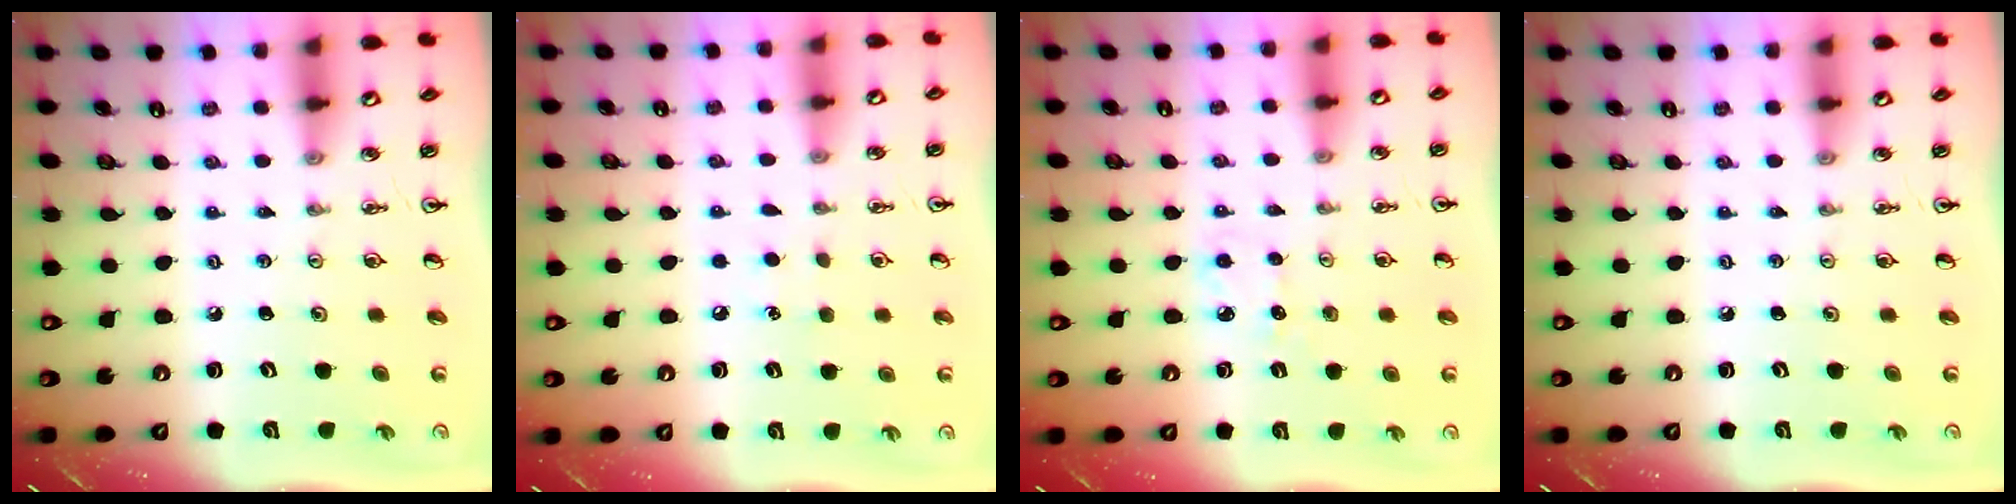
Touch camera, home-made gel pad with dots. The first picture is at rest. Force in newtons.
{"total": 5.2, "press": 5.1, "slide": 0.6}
{"total": 5.3, "press": 5.3, "slide": 0.5}
{"total": 0.0}